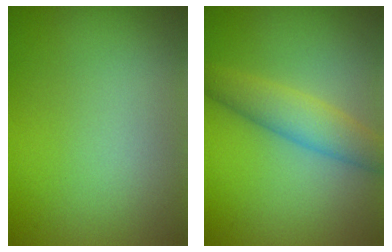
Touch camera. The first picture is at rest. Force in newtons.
{"total": 4.0, "press": 4.0, "slide": 0.1}